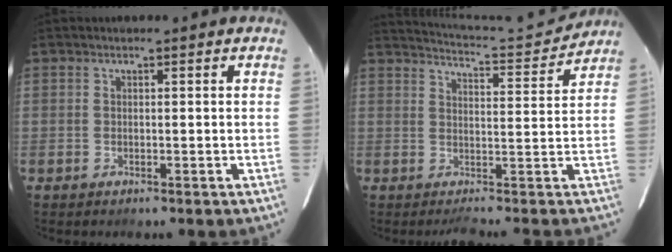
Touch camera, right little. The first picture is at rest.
{"total": 9.9, "force": [9.4, -2.1, 2.4], "torque": [-0.058, -0.001, 0.123]}